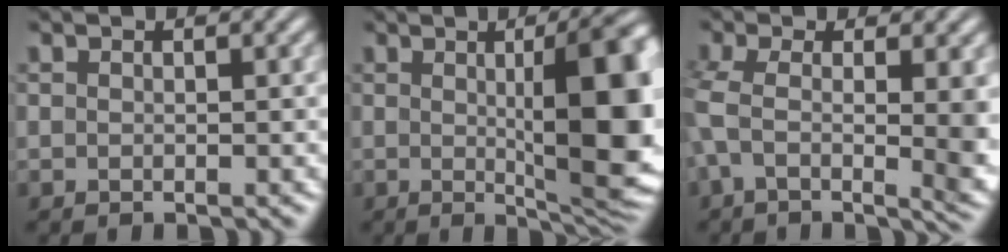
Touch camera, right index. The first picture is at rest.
{"total": 12.6, "force": [-0.3, 4.0, 11.9], "torque": [-0.138, -0.002, 0.002]}
{"total": 6.3, "force": [-0.5, 2.1, 5.9], "torque": [-0.098, -0.015, -0.006]}